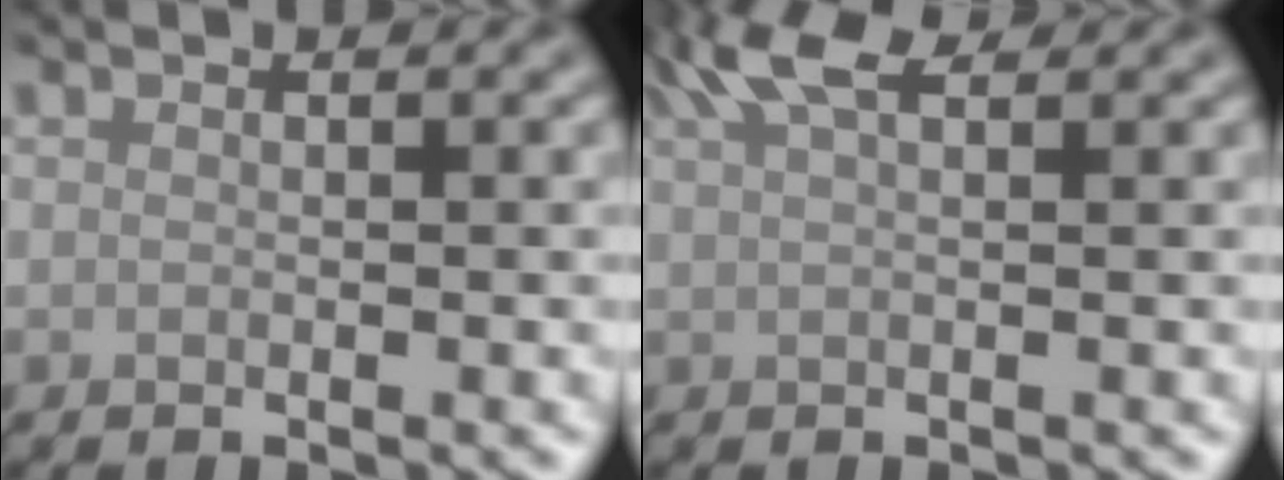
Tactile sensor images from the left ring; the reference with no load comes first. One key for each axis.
{"total": 4.1, "fx": 2.8, "fy": 1.1, "fz": 2.8, "tx": -0.052, "ty": 0.015, "tz": 0.049}